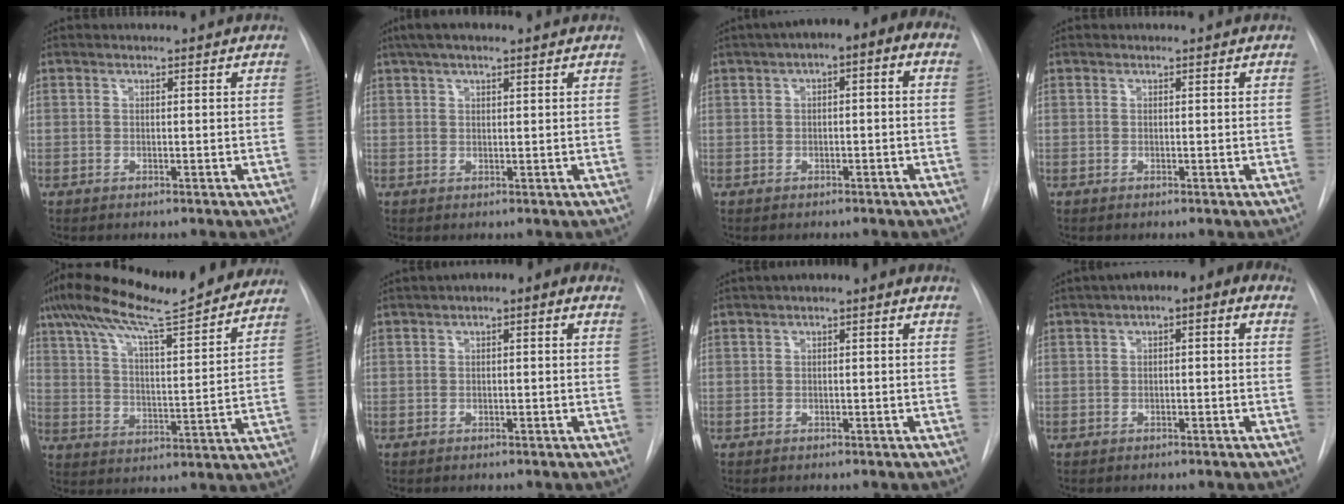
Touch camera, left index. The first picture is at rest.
{"total": 6.0, "force": [4.2, 1.3, 4.1], "torque": [-0.076, 0.035, 0.067]}
{"total": 8.9, "force": [2.9, 3.2, 7.7], "torque": [-0.118, 0.046, 0.035]}
{"total": 0.0}
{"total": 19.9, "force": [16.7, 2.2, 10.7], "torque": [-0.189, 0.028, 0.254]}
{"total": 5.2, "force": [1.5, 2.0, 4.6], "torque": [-0.070, 0.030, 0.015]}
{"total": 2.8, "force": [0.4, 1.2, 2.6], "torque": [-0.042, 0.015, 0.000]}
{"total": 7.9, "force": [2.4, 3.1, 6.8], "torque": [-0.104, 0.040, 0.029]}